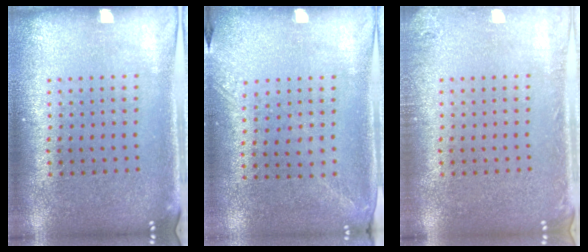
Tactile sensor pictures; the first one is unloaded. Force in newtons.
{"total": 1.3, "press": 1.0, "slide": 0.8}
{"total": 1.2, "press": 1.2, "slide": 0.1}